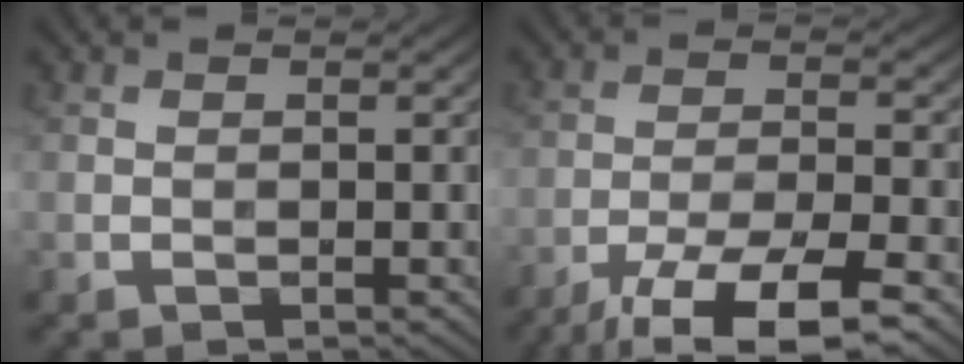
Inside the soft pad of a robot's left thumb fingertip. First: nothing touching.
{"total": 11.7, "force": [-8.5, 2.5, 7.6], "torque": [-0.143, -0.009, -0.143]}